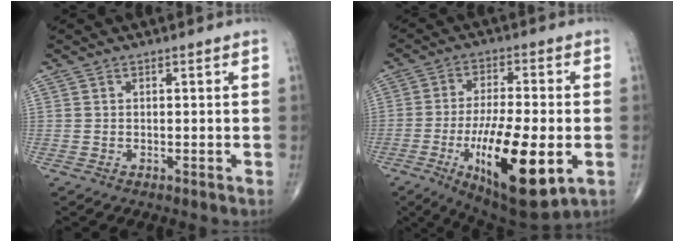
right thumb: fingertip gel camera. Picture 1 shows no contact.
{"total": 19.3, "force": [-5.6, 6.1, 17.4], "torque": [-0.298, -0.007, -0.079]}